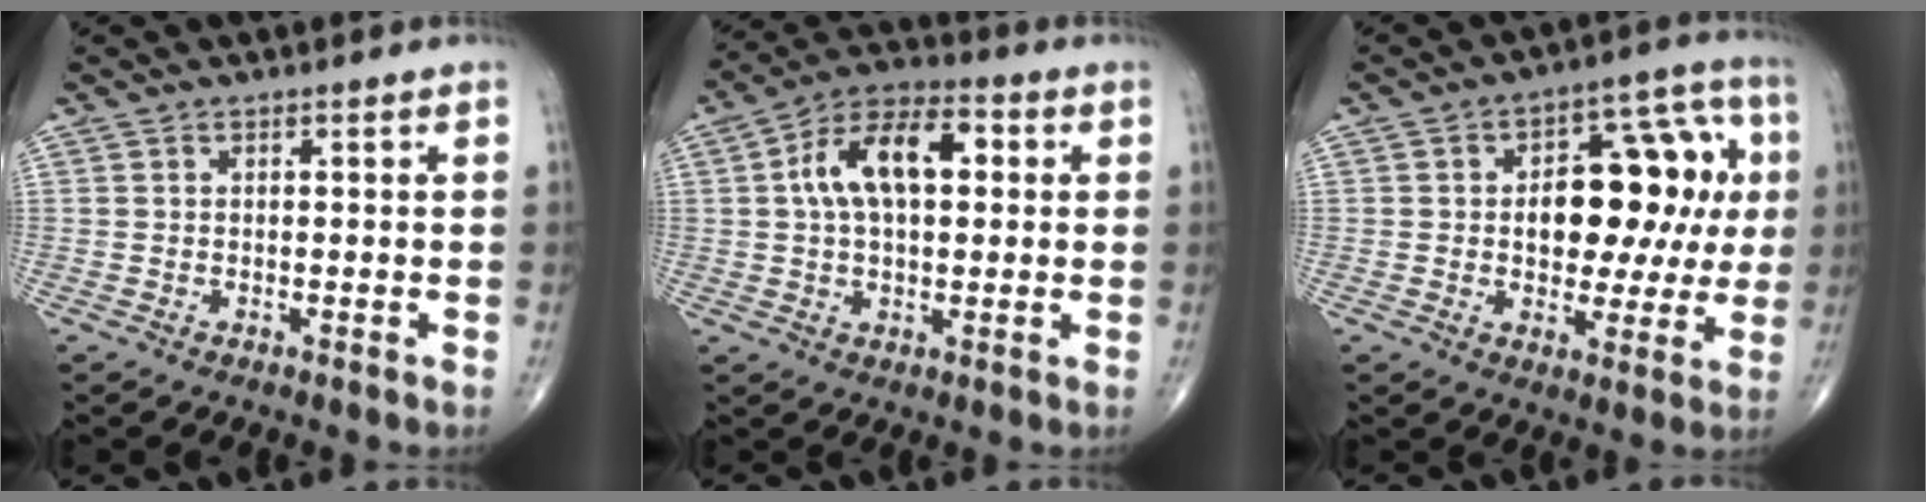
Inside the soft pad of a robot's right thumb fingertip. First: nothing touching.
{"total": 13.8, "force": [2.5, 7.5, 11.2], "torque": [-0.189, 0.028, 0.035]}
{"total": 17.4, "force": [1.7, 10.1, 14.1], "torque": [-0.144, 0.033, 0.030]}